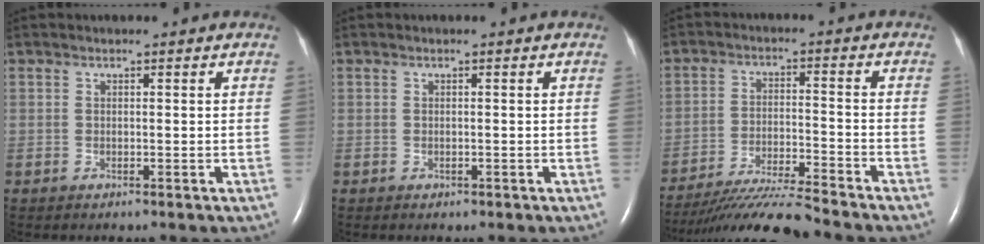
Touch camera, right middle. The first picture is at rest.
{"total": 0.0}
{"total": 11.6, "force": [-10.8, -1.4, 3.8], "torque": [-0.064, -0.015, -0.190]}